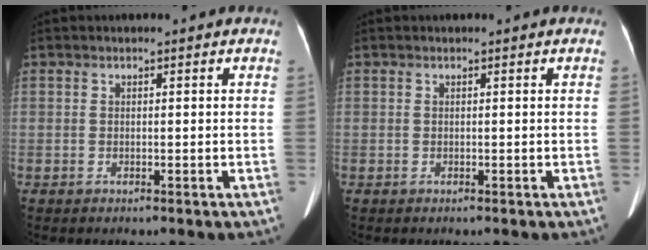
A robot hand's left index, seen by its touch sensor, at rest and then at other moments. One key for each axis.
{"total": 0.0}